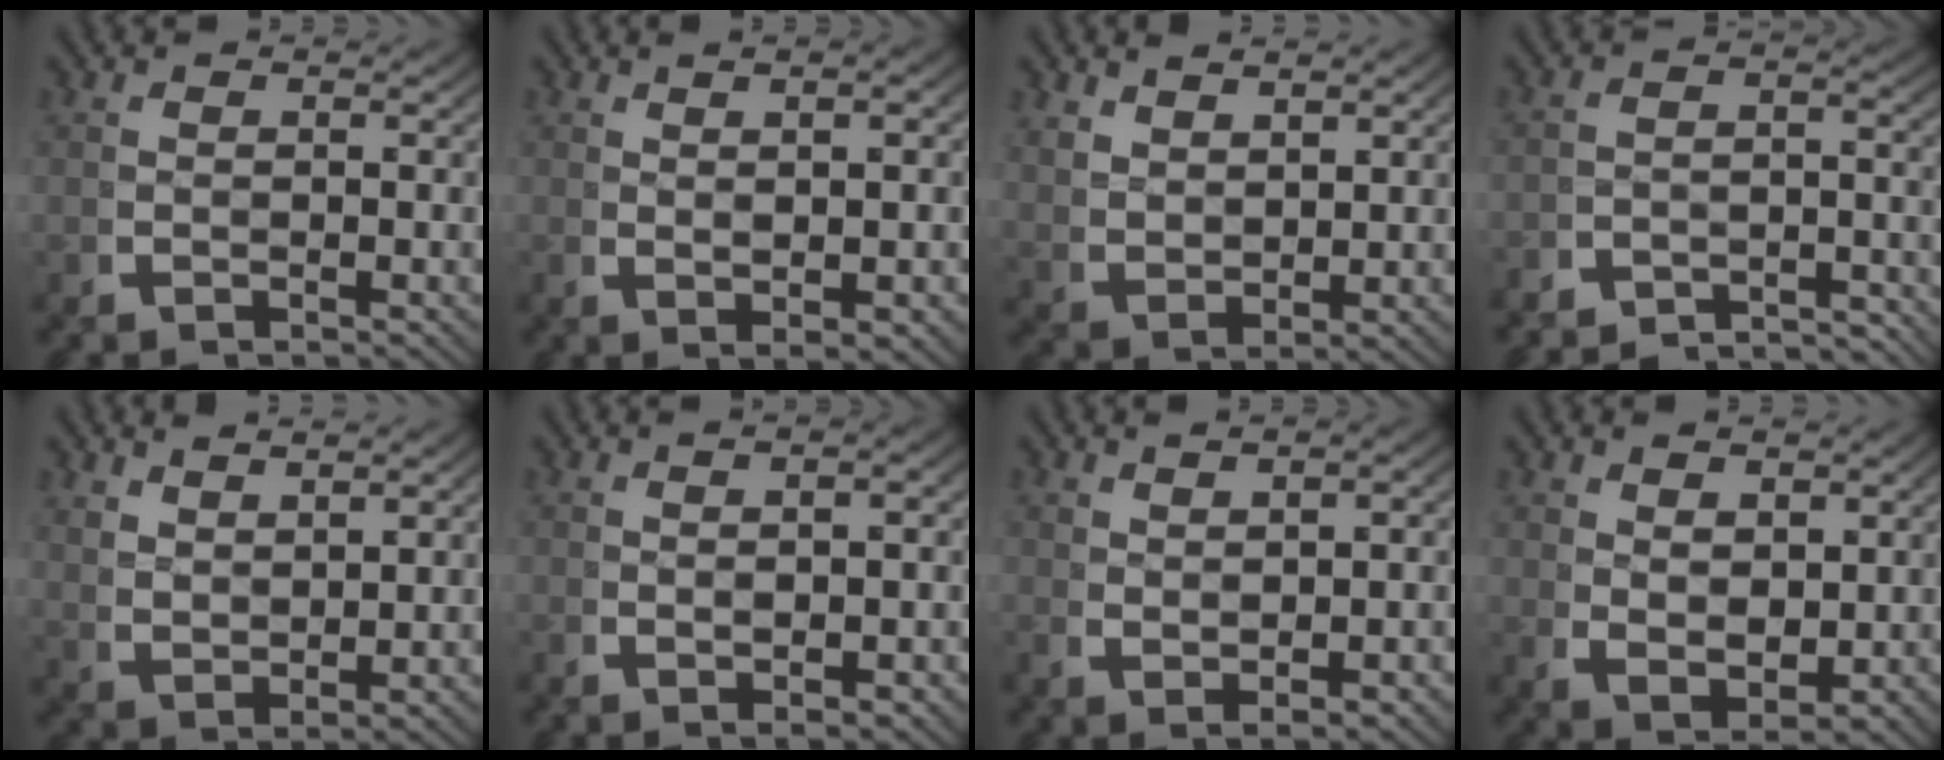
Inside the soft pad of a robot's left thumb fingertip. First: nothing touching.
{"total": 3.0, "force": [0.6, 1.0, 2.7], "torque": [-0.039, 0.003, 0.012]}
{"total": 2.8, "force": [1.8, 1.7, 1.3], "torque": [-0.029, -0.009, 0.046]}
{"total": 6.6, "force": [-6.2, 1.7, 1.5], "torque": [0.001, -0.016, -0.107]}
{"total": 3.0, "force": [2.1, 1.4, 1.5], "torque": [-0.029, -0.007, 0.049]}
{"total": 2.8, "force": [-0.3, 1.2, 2.6], "torque": [-0.034, 0.002, -0.004]}
{"total": 2.6, "force": [0.3, 1.2, 2.3], "torque": [-0.031, 0.002, 0.008]}
{"total": 4.1, "force": [0.2, 2.9, 2.9], "torque": [-0.058, -0.024, 0.016]}